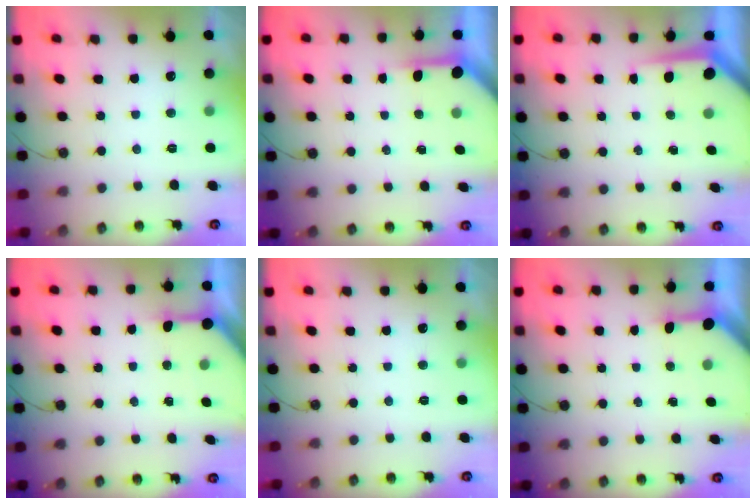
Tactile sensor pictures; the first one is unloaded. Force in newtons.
{"total": 3.8, "press": 3.8, "slide": 0.4}
{"total": 5.2, "press": 5.2, "slide": 0.3}
{"total": 6.2, "press": 6.2, "slide": 0.2}
{"total": 0.0}
{"total": 3.4, "press": 3.4, "slide": 0.3}